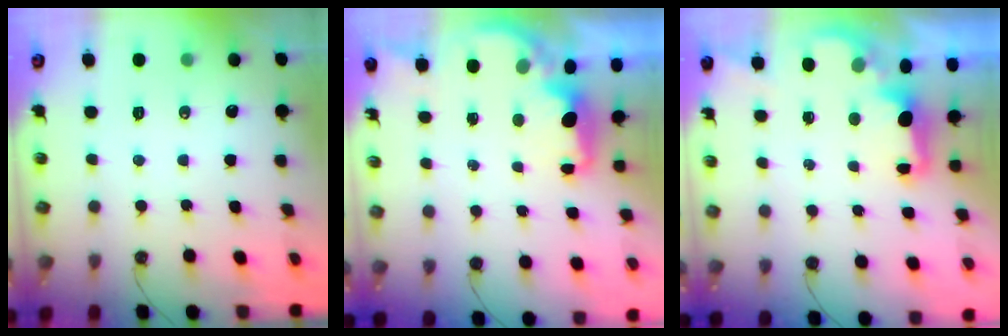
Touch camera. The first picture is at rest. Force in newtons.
{"total": 2.1, "press": 2.0, "slide": 0.7}
{"total": 2.2, "press": 2.1, "slide": 0.8}